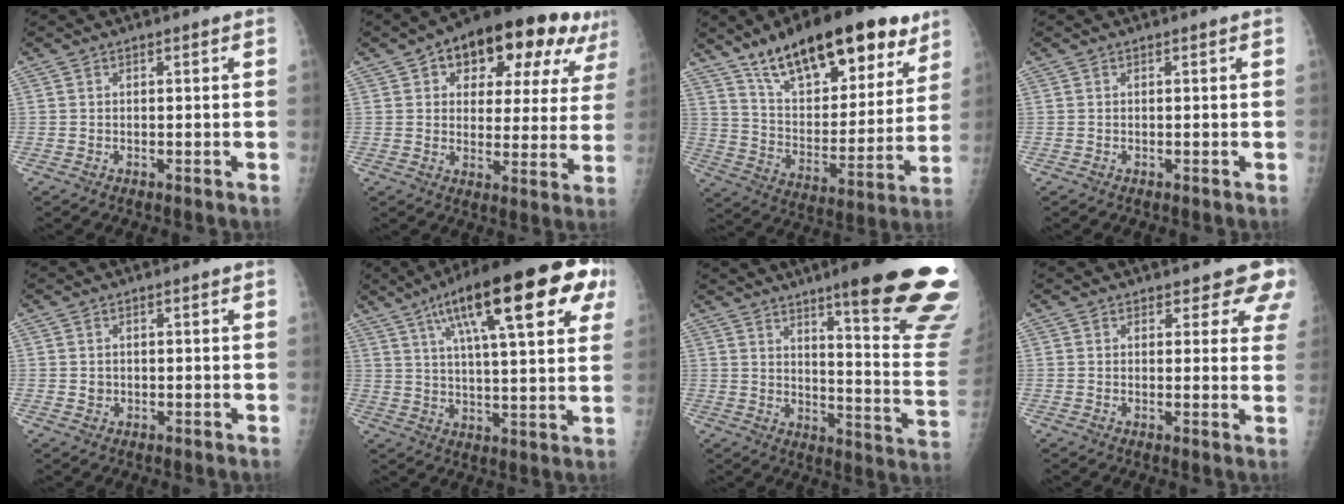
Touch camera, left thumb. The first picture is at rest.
{"total": 21.2, "force": [10.6, 11.0, 14.7], "torque": [-0.160, 0.008, 0.145]}
{"total": 26.7, "force": [17.1, 11.1, 17.3], "torque": [-0.226, -0.049, 0.272]}
{"total": 0.0}
{"total": 1.2, "force": [0.0, 1.1, 0.4], "torque": [-0.003, 0.002, 0.003]}
{"total": 24.4, "force": [11.4, 6.5, 20.6], "torque": [-0.298, 0.008, 0.167]}
{"total": 25.0, "force": [16.7, 3.0, 18.3], "torque": [-0.192, -0.091, 0.220]}
{"total": 6.7, "force": [5.8, 3.1, 1.5], "torque": [0.031, -0.027, 0.044]}